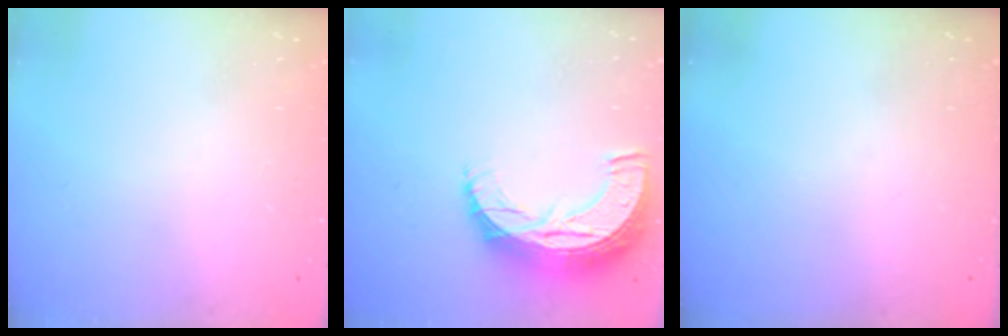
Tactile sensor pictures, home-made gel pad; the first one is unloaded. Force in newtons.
{"total": 11.6, "press": 11.6, "slide": 0.7}
{"total": 0.0}